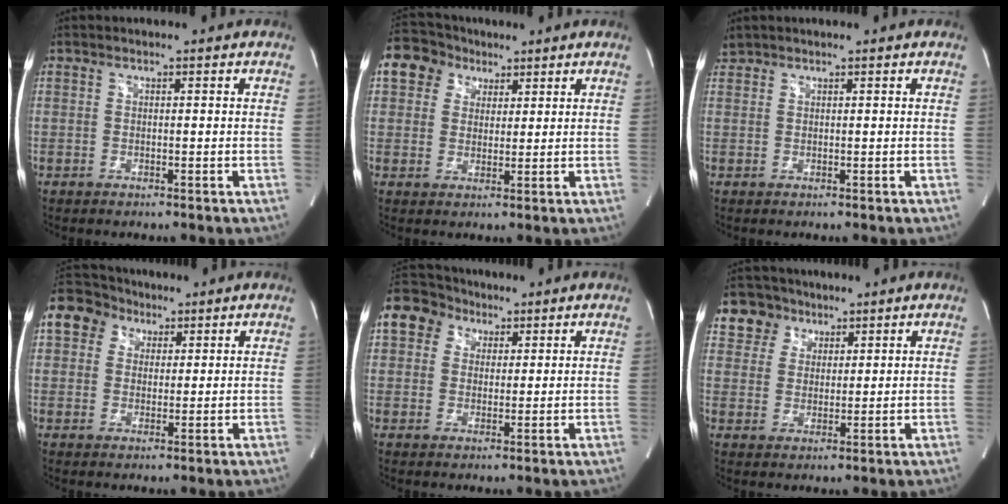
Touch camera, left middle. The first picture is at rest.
{"total": 7.7, "force": [3.7, 6.4, 2.0], "torque": [-0.043, 0.031, 0.066]}
{"total": 0.9, "force": [0.9, 0.2, -0.2], "torque": [-0.005, 0.009, 0.022]}
{"total": 10.2, "force": [4.7, 8.5, 3.4], "torque": [-0.087, 0.041, 0.083]}
{"total": 10.8, "force": [4.9, 8.9, 3.7], "torque": [-0.098, 0.044, 0.087]}
{"total": 5.5, "force": [3.3, 4.4, 0.3], "torque": [-0.009, 0.006, 0.062]}